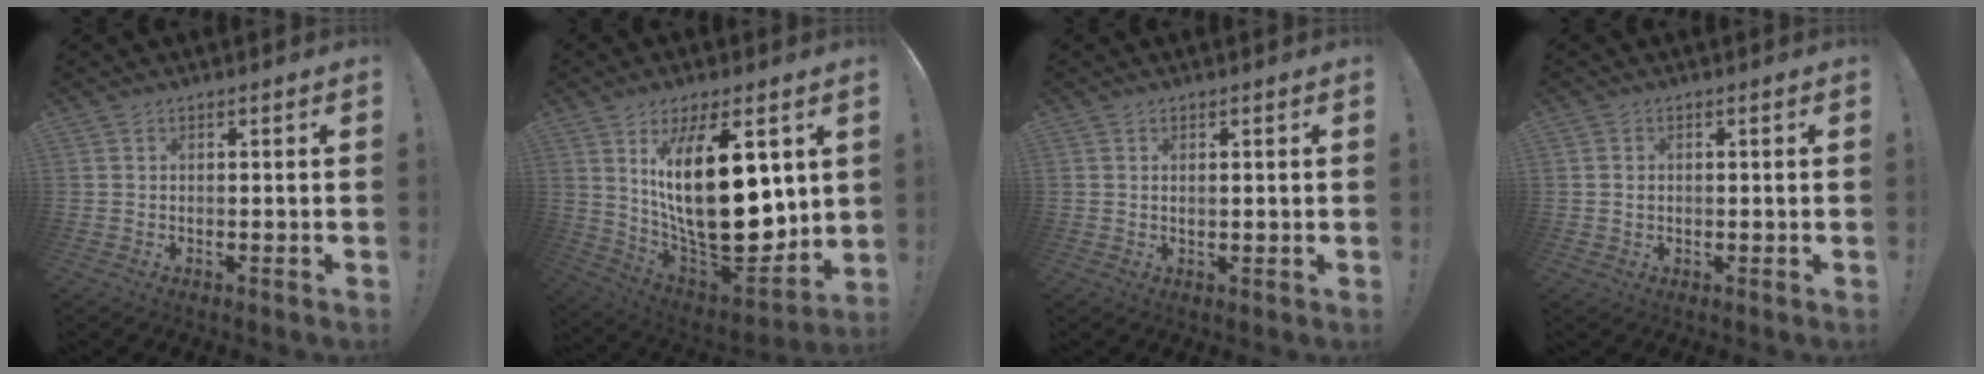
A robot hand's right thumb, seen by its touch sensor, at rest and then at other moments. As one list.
[{"total": 26.7, "force": [5.9, 11.2, 23.5], "torque": [-0.424, -0.051, 0.103]}, {"total": 1.2, "force": [0.4, 0.3, 1.0], "torque": [-0.015, -0.001, 0.007]}, {"total": 1.1, "force": [0.0, 1.0, 0.3], "torque": [-0.001, 0.001, -0.001]}]